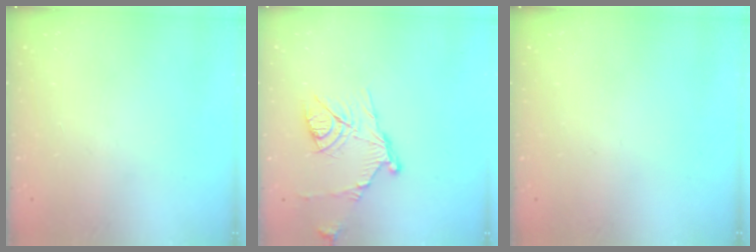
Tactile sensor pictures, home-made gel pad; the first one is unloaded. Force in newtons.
{"total": 12.8, "press": 12.8, "slide": 0.8}
{"total": 0.0}